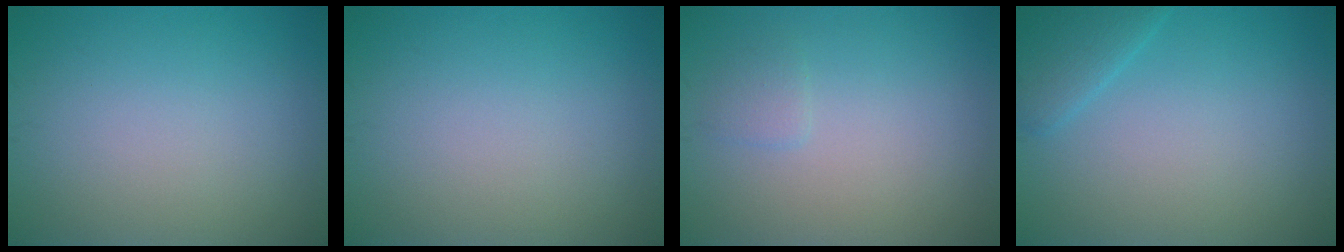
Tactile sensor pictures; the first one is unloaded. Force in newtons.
{"total": 0.0}
{"total": 0.9, "press": 0.9, "slide": 0.1}
{"total": 2.2, "press": 2.2, "slide": 0.1}